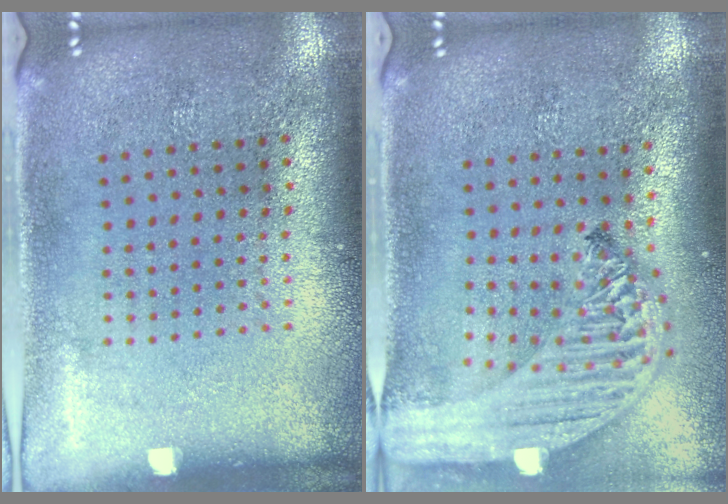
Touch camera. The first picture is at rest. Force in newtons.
{"total": 3.0, "press": 2.4, "slide": 1.9}